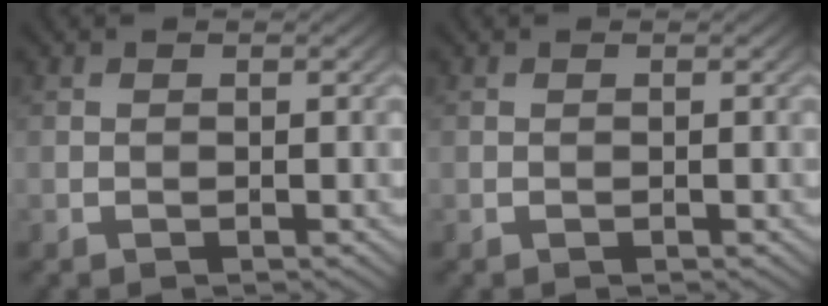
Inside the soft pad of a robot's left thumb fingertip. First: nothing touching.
{"total": 0.0}